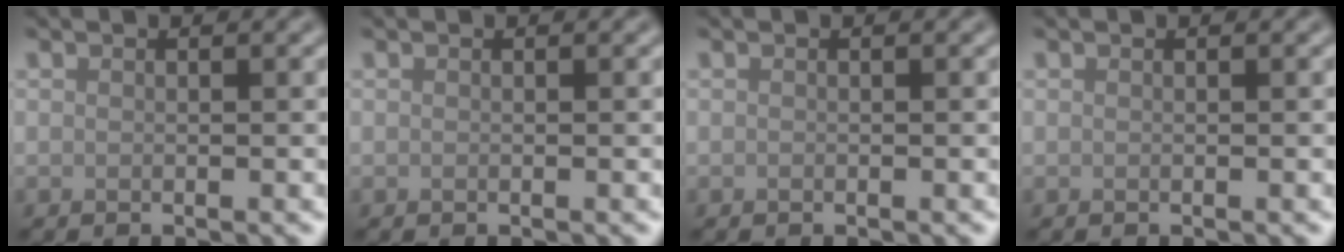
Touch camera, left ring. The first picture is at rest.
{"total": 0.0}
{"total": 0.0}
{"total": 0.0}